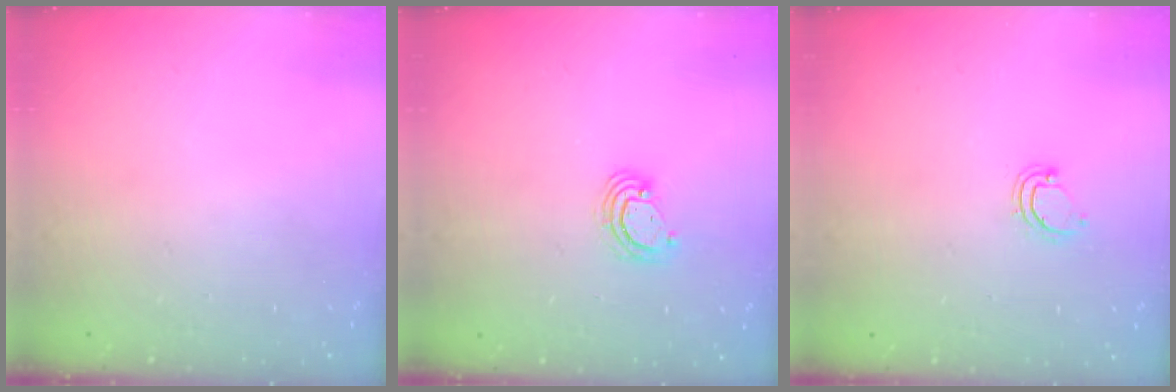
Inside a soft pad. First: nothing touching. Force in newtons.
{"total": 4.0, "press": 4.0, "slide": 0.3}
{"total": 3.9, "press": 3.9, "slide": 0.3}